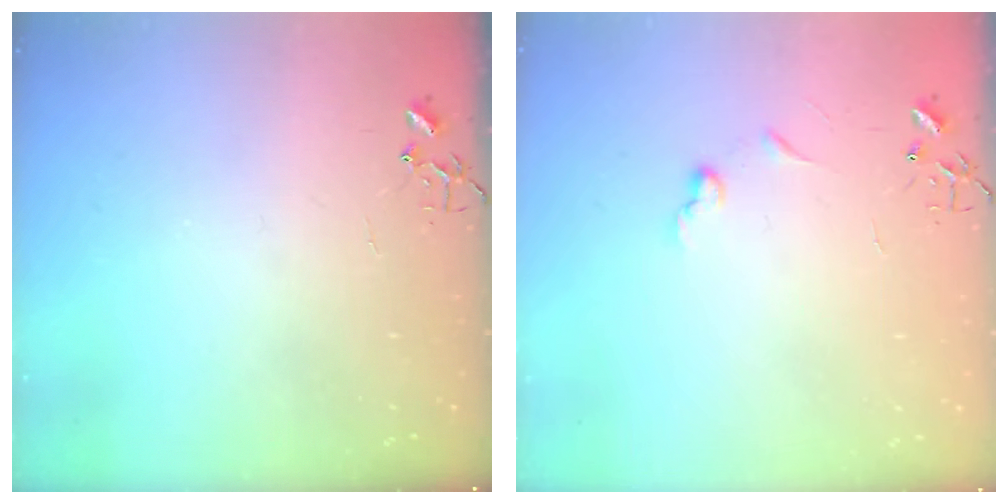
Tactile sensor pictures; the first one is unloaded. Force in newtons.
{"total": 5.7, "press": 5.6, "slide": 0.8}